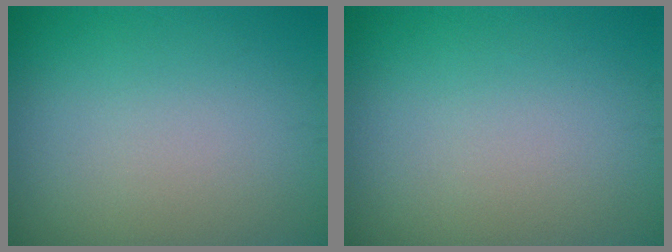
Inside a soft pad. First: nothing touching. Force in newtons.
{"total": 0.0}